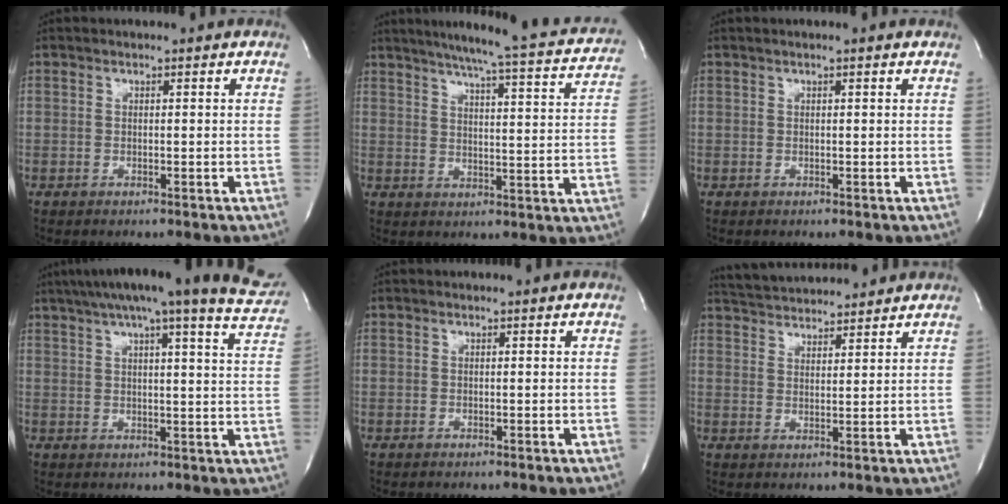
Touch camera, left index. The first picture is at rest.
{"total": 22.5, "force": [20.1, 1.8, 9.9], "torque": [-0.144, -0.034, 0.237]}
{"total": 0.9, "force": [0.6, -0.1, 0.5], "torque": [-0.013, 0.009, 0.012]}
{"total": 24.1, "force": [20.6, 1.6, 12.4], "torque": [-0.190, -0.014, 0.247]}
{"total": 0.0}
{"total": 9.8, "force": [9.5, 1.1, 2.4], "torque": [-0.049, 0.024, 0.149]}